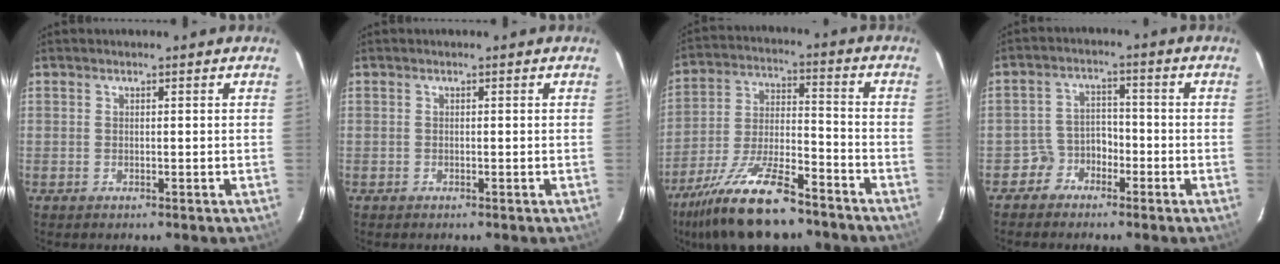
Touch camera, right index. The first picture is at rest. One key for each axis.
{"total": 0.0}
{"total": 18.4, "fx": -13.8, "fy": 5.4, "fz": 10.8, "tx": -0.220, "ty": -0.019, "tz": -0.239}
{"total": 4.4, "fx": -3.1, "fy": 3.2, "fz": 0.2, "tx": -0.007, "ty": 0.022, "tz": -0.056}